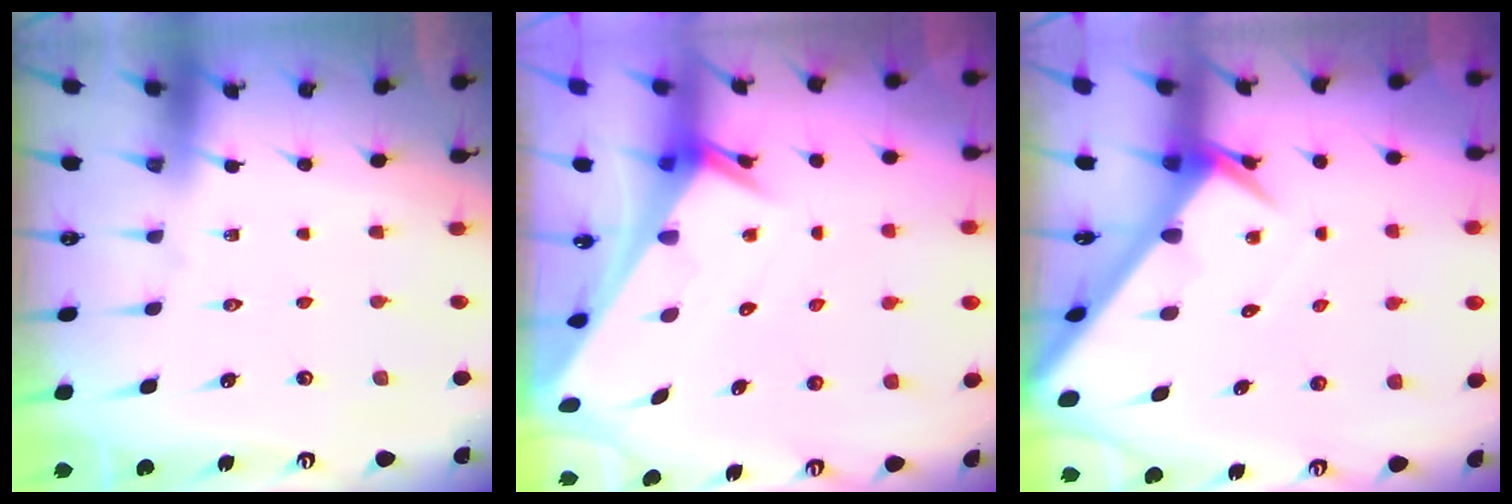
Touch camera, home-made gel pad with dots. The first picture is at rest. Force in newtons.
{"total": 3.1, "press": 3.1, "slide": 0.1}
{"total": 4.1, "press": 4.1, "slide": 0.4}